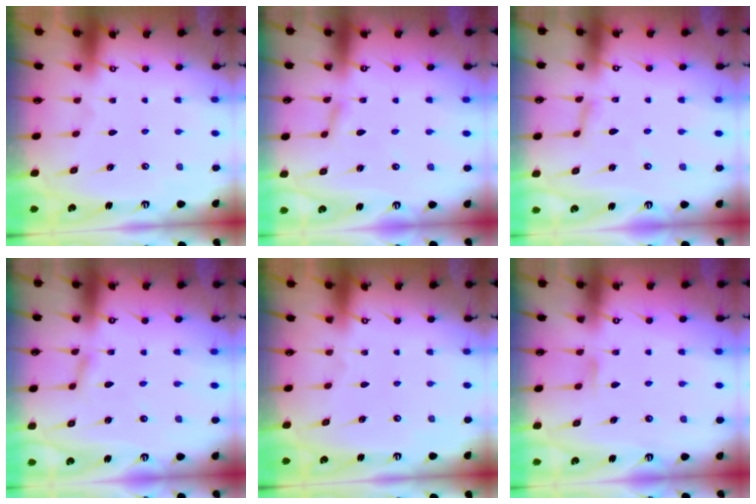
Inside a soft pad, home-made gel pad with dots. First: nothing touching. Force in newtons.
{"total": 1.4, "press": 1.4, "slide": 0.2}
{"total": 3.3, "press": 3.3, "slide": 0.3}
{"total": 1.4, "press": 1.4, "slide": 0.2}
{"total": 0.0}
{"total": 5.1, "press": 5.0, "slide": 0.5}